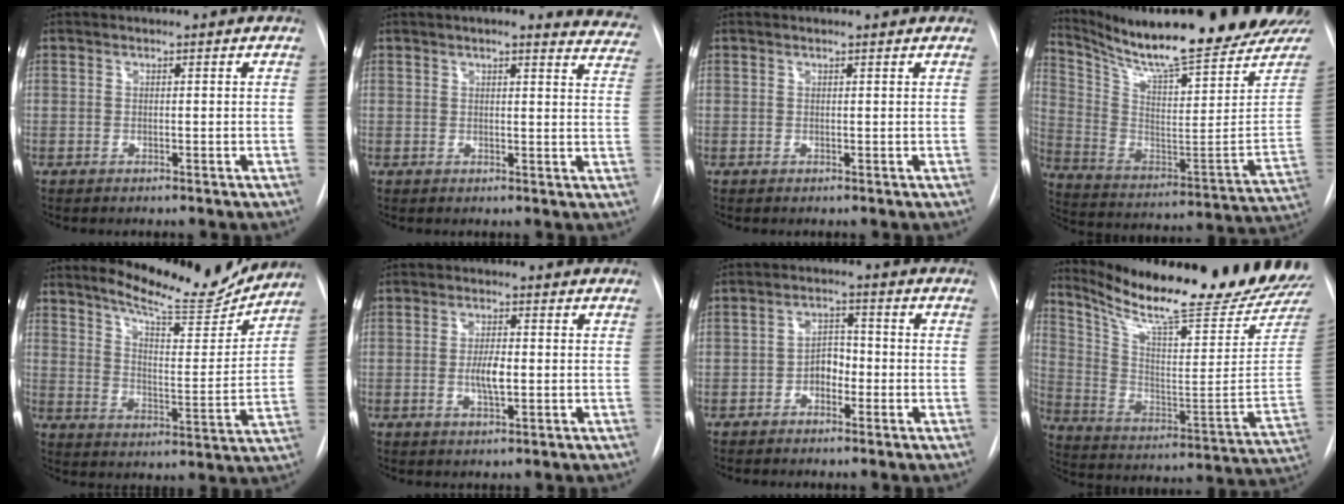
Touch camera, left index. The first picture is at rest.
{"total": 11.8, "force": [10.8, 2.3, 4.2], "torque": [-0.023, -0.023, 0.094]}
{"total": 0.0}
{"total": 24.6, "force": [21.1, 0.7, 12.6], "torque": [-0.217, -0.084, 0.310]}
{"total": 12.8, "force": [12.0, 1.9, 4.0], "torque": [-0.061, -0.040, 0.172]}
{"total": 3.9, "force": [-1.2, 0.9, 3.5], "torque": [-0.068, -0.008, -0.018]}
{"total": 4.0, "force": [-2.3, 2.3, 2.3], "torque": [-0.036, 0.007, -0.041]}
{"total": 25.2, "force": [22.5, 0.0, 11.4], "torque": [-0.193, -0.111, 0.321]}